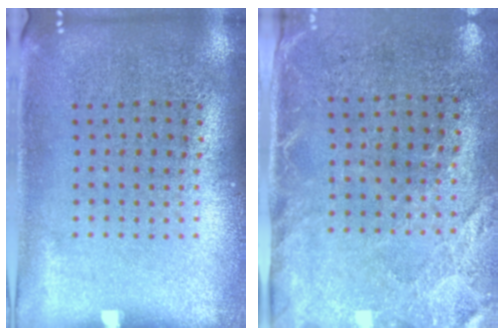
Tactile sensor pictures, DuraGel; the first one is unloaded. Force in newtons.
{"total": 2.7, "press": 2.2, "slide": 1.6}